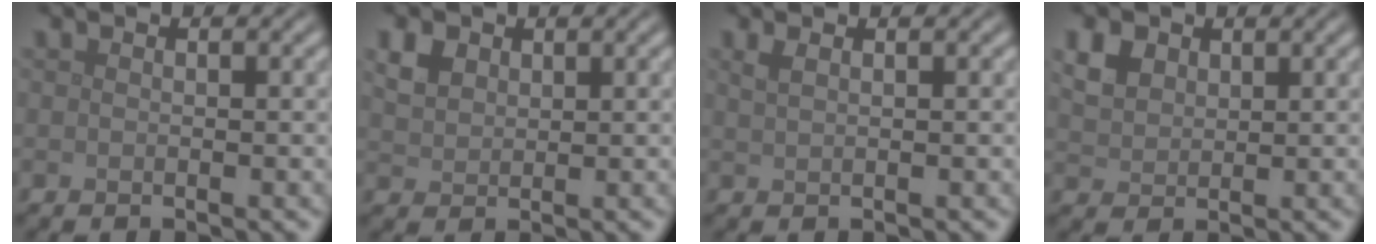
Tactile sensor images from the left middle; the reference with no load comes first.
{"total": 2.4, "force": [1.3, 1.7, 1.1], "torque": [-0.029, 0.004, 0.025]}
{"total": 1.1, "force": [0.7, 0.5, 0.8], "torque": [-0.013, 0.003, 0.014]}
{"total": 3.2, "force": [1.6, 2.2, 1.5], "torque": [-0.039, 0.002, 0.031]}